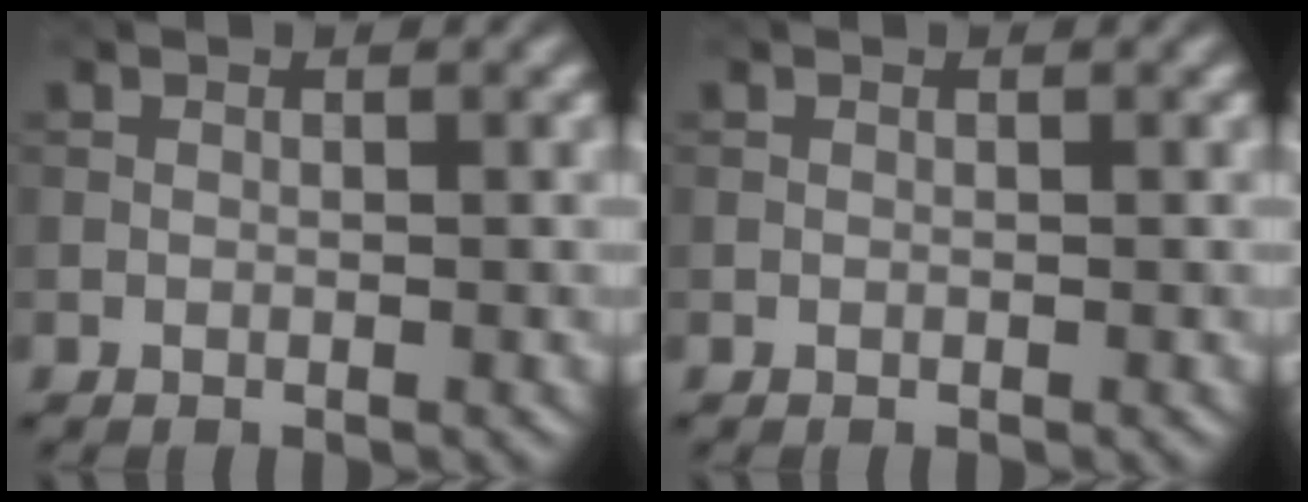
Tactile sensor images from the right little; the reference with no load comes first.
{"total": 0.0}